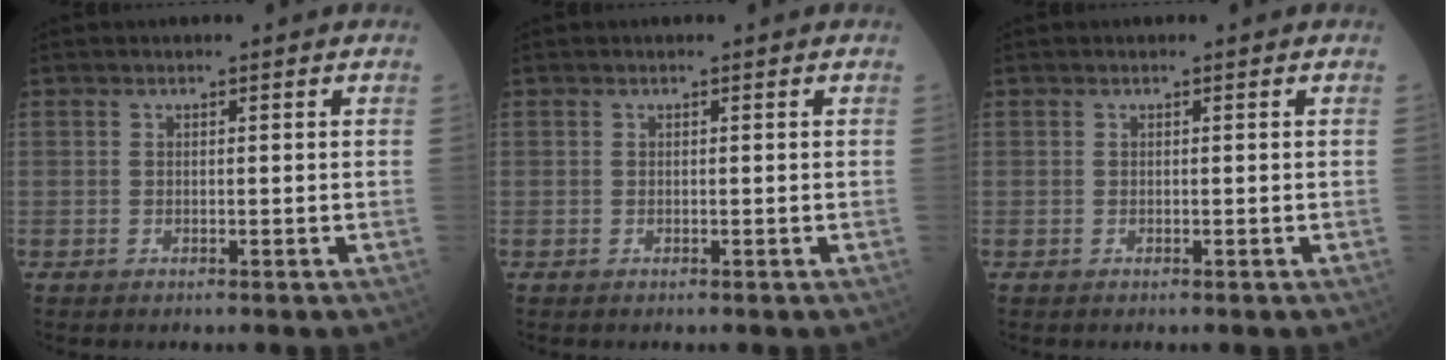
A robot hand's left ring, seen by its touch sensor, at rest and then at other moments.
{"total": 0.0}
{"total": 0.0}